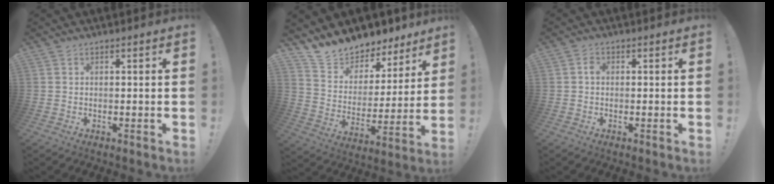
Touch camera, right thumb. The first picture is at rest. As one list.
[{"total": 10.7, "force": [10.1, 3.5, 0.4], "torque": [-0.027, -0.099, 0.182]}, {"total": 1.3, "force": [-0.2, 1.0, 0.8], "torque": [-0.013, 0.004, -0.006]}]